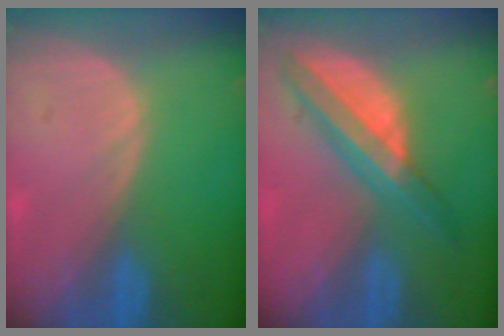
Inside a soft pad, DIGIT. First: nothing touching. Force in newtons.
{"total": 7.8, "press": 6.6, "slide": 4.1}